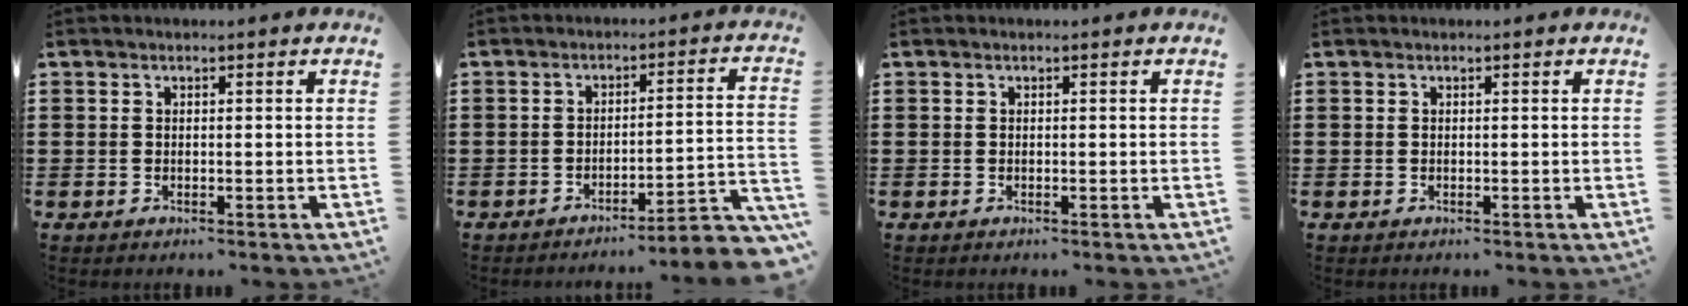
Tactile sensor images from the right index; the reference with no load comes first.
{"total": 4.4, "force": [-3.7, -0.3, 2.3], "torque": [-0.042, -0.022, -0.076]}
{"total": 0.0}
{"total": 0.0}